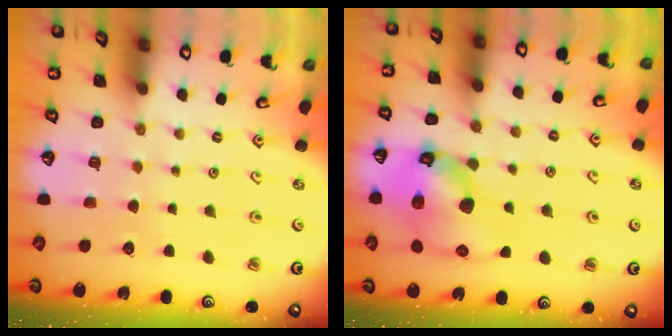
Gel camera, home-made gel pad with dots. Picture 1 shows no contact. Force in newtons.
{"total": 17.1, "press": 16.9, "slide": 2.5}